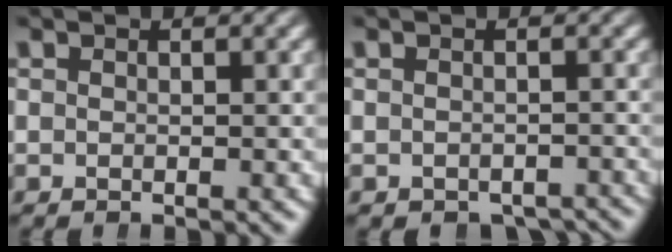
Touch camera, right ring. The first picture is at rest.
{"total": 3.5, "force": [-3.2, 1.2, 0.8], "torque": [0.000, -0.012, -0.042]}